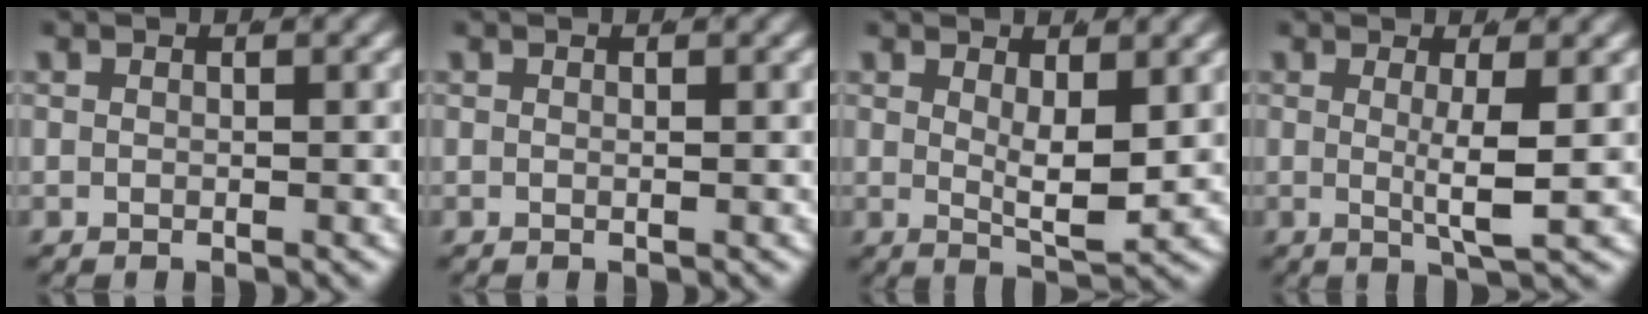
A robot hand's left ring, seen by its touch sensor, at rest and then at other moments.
{"total": 0.0}
{"total": 3.3, "force": [1.2, 0.5, 3.0], "torque": [-0.051, -0.020, 0.027]}
{"total": 3.3, "force": [0.2, -0.1, 3.3], "torque": [-0.055, -0.015, 0.008]}